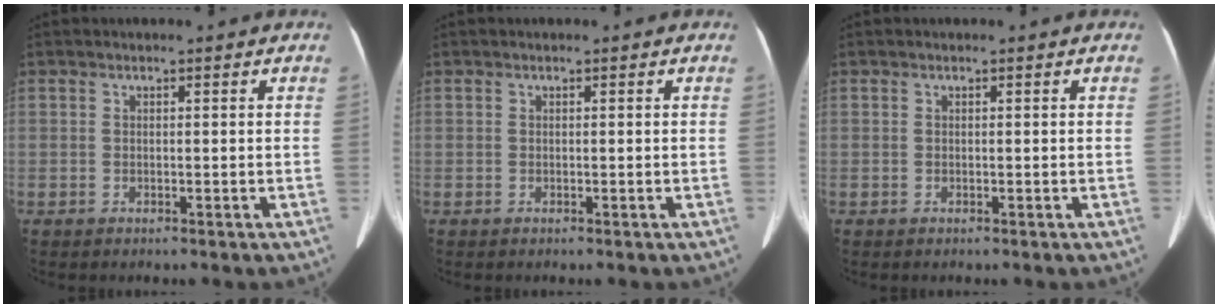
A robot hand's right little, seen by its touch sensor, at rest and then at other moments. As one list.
[{"total": 0.0}, {"total": 0.0}]